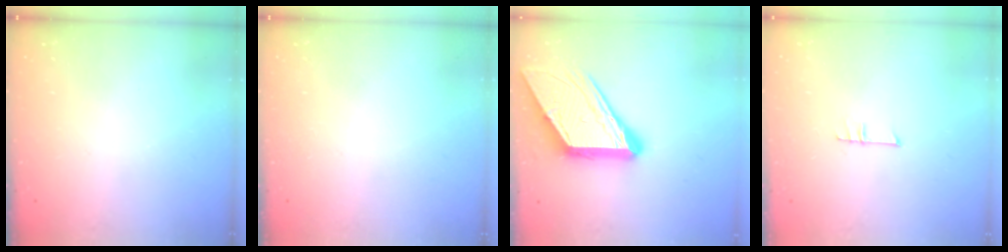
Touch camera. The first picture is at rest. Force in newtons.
{"total": 0.0}
{"total": 16.3, "press": 16.2, "slide": 1.9}
{"total": 5.5, "press": 5.4, "slide": 0.6}